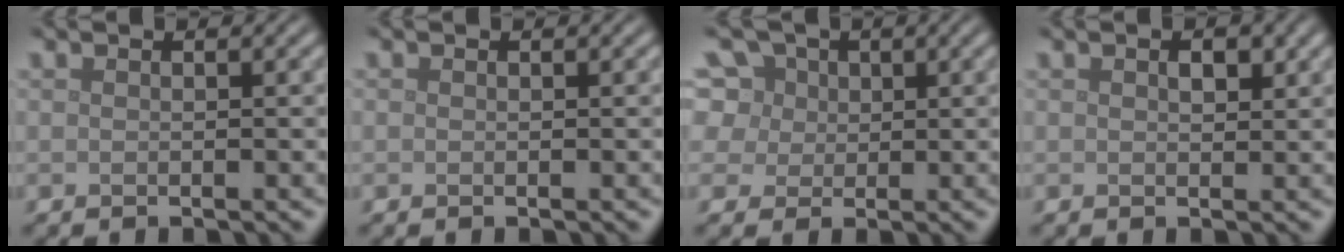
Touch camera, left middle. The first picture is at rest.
{"total": 0.0}
{"total": 10.7, "force": [5.2, 8.2, 4.5], "torque": [-0.110, 0.041, 0.070]}
{"total": 1.3, "force": [0.5, 0.7, 1.0], "torque": [-0.013, -0.002, 0.008]}